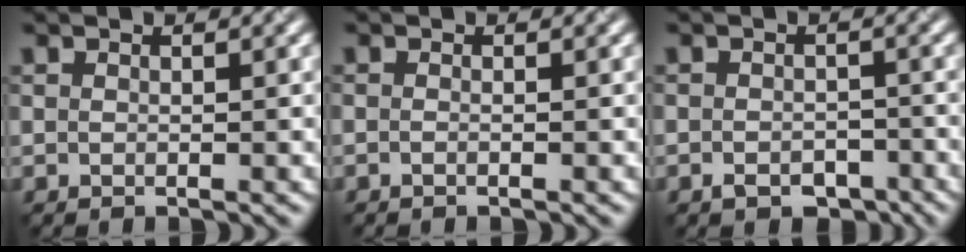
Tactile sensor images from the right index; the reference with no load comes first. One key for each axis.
{"total": 0.8, "fx": -0.8, "fy": 0.0, "fz": 0.3, "tx": -0.005, "ty": -0.002, "tz": -0.013}
{"total": 2.3, "fx": -2.0, "fy": 0.8, "fz": 0.6, "tx": -0.013, "ty": 0.001, "tz": -0.017}